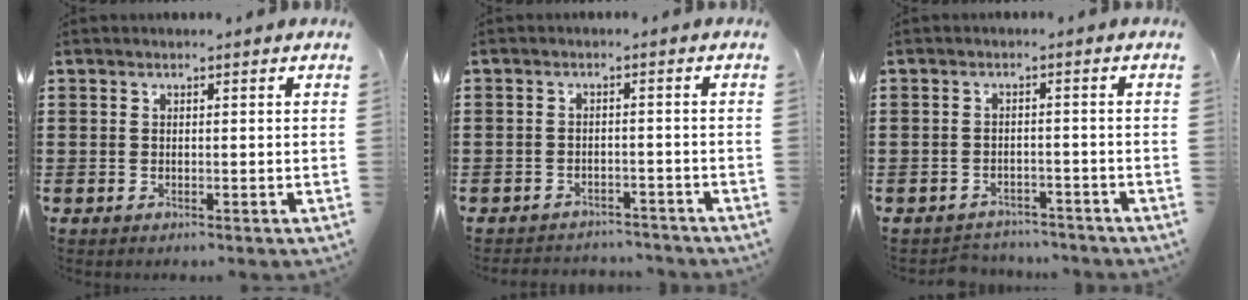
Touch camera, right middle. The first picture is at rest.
{"total": 2.5, "force": [-2.5, 0.4, -0.3], "torque": [-0.003, 0.000, -0.057]}
{"total": 2.3, "force": [-2.3, 0.5, -0.1], "torque": [-0.007, -0.001, -0.051]}